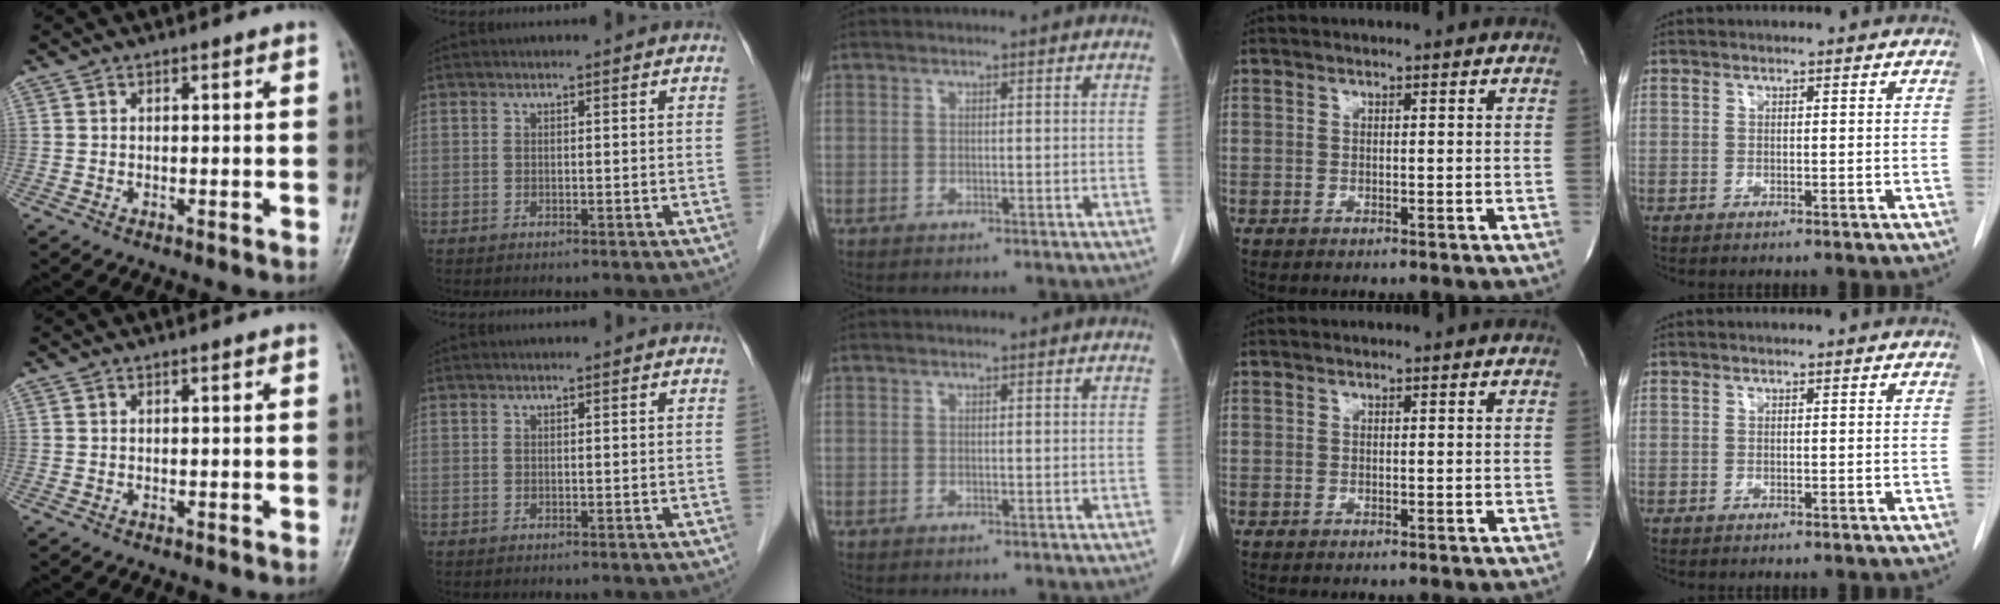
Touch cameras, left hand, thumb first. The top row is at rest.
{}